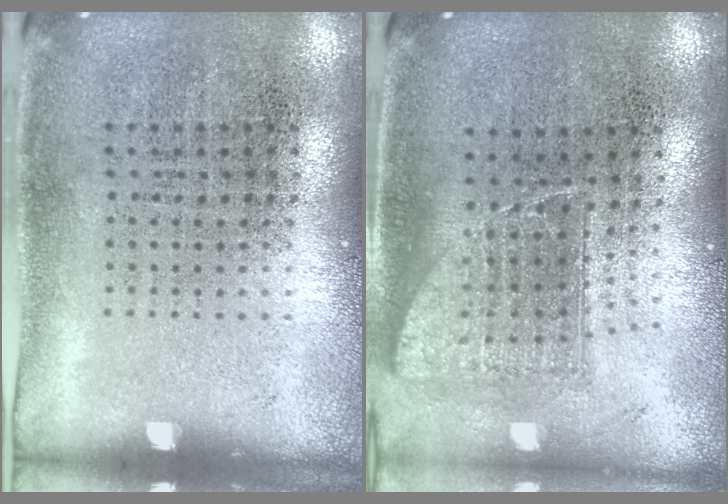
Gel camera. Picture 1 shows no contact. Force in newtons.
{"total": 1.3, "press": 1.0, "slide": 0.8}